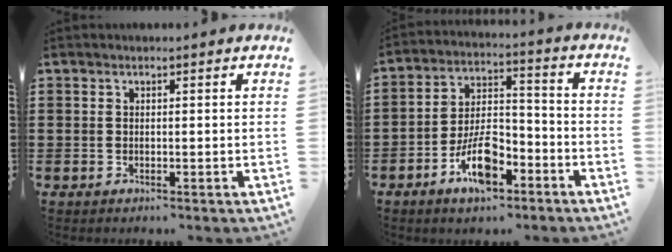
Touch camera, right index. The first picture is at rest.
{"total": 9.5, "force": [-5.3, 4.1, 6.7], "torque": [-0.137, 0.011, -0.096]}